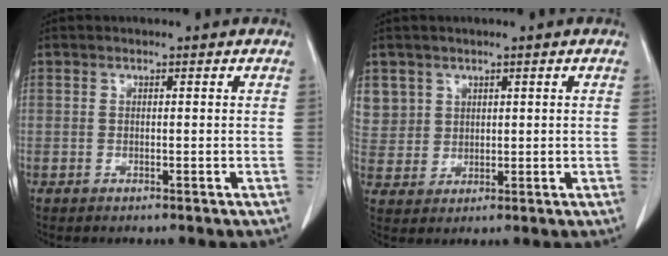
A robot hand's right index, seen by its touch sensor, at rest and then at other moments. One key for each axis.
{"total": 6.3, "fx": 3.2, "fy": 5.4, "fz": 0.3, "tx": -0.006, "ty": 0.007, "tz": 0.074}